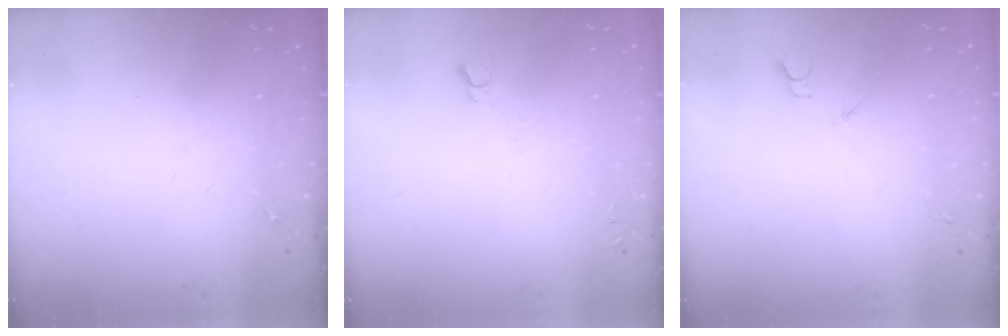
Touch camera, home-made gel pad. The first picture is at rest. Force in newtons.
{"total": 2.8, "press": 2.7, "slide": 0.3}
{"total": 3.2, "press": 3.2, "slide": 0.4}